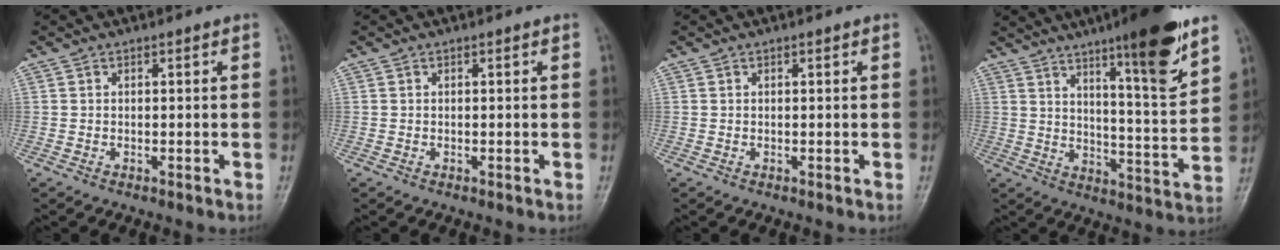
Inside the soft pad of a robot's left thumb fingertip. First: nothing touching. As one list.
[{"total": 0.0}, {"total": 0.0}, {"total": 16.4, "force": [10.3, 2.1, 12.6], "torque": [-0.170, -0.063, 0.159]}]